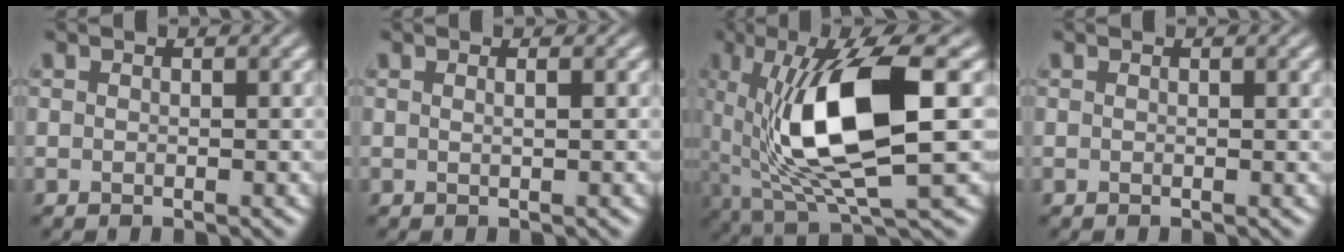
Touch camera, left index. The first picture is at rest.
{"total": 0.8, "force": [0.4, 0.1, 0.7], "torque": [-0.004, 0.006, 0.003]}
{"total": 11.0, "force": [1.2, 3.5, 10.4], "torque": [-0.180, 0.002, 0.027]}
{"total": 0.7, "force": [0.0, 0.2, 0.6], "torque": [-0.010, -0.001, 0.000]}